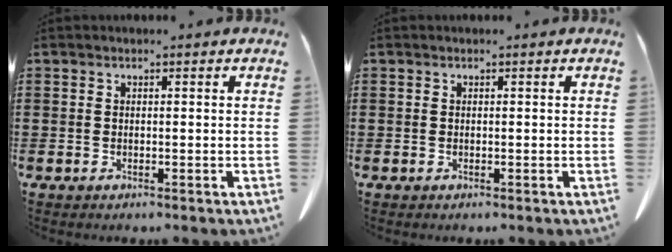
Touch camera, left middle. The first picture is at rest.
{"total": 0.0}